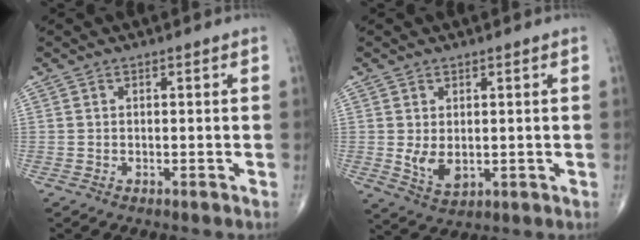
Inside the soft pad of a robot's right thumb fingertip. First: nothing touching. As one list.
[{"total": 4.9, "force": [0.2, 3.1, 3.9], "torque": [-0.062, -0.014, 0.016]}]